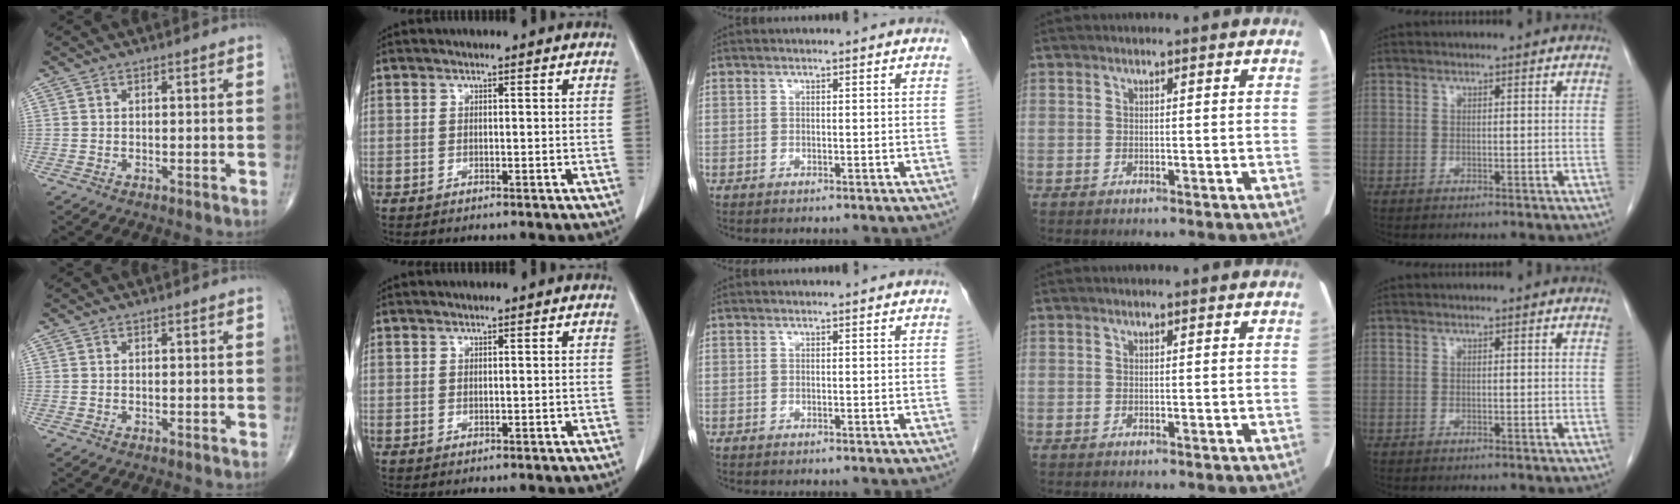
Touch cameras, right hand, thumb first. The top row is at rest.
{}